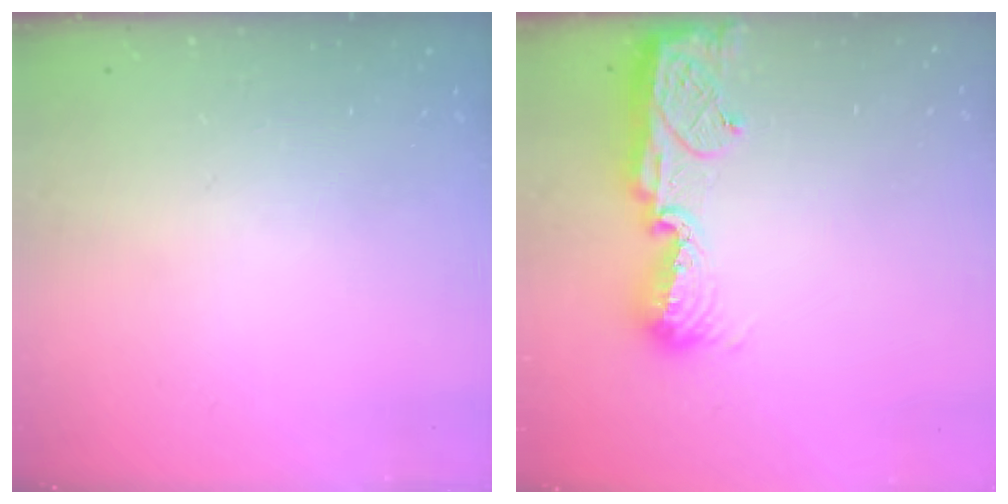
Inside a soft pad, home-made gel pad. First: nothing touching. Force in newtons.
{"total": 11.6, "press": 11.5, "slide": 1.1}